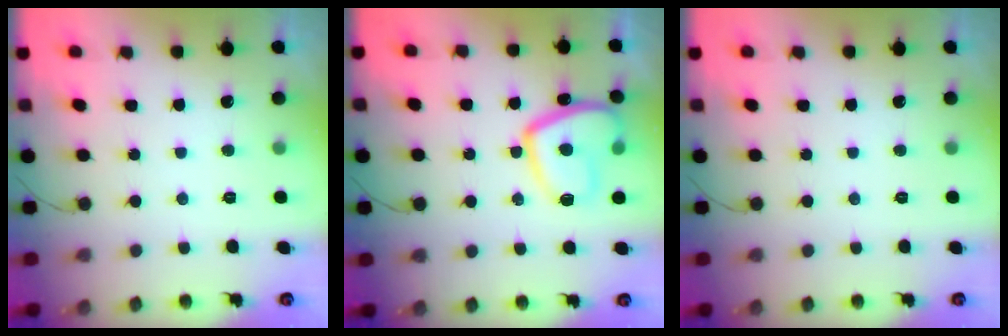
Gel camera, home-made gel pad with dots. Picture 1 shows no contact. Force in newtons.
{"total": 14.2, "press": 14.2, "slide": 1.4}
{"total": 0.0}